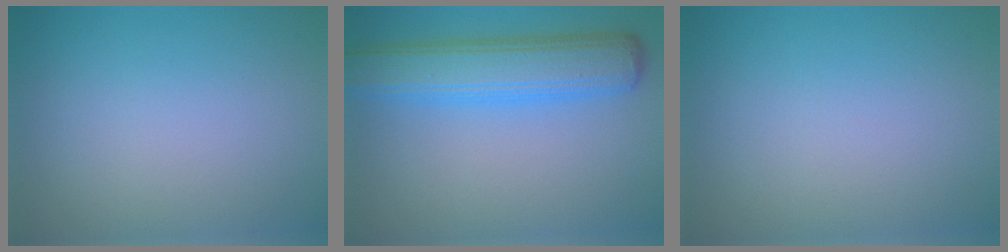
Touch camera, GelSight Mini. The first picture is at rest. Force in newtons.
{"total": 6.5, "press": 6.5, "slide": 0.1}
{"total": 0.0}